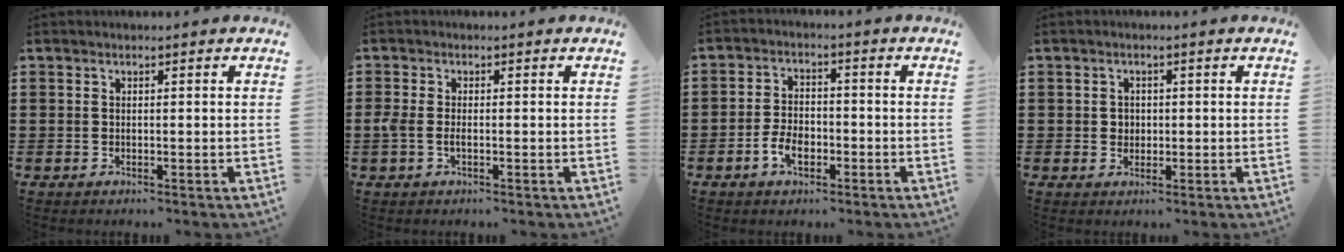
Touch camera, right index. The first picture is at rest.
{"total": 1.8, "force": [-0.5, 0.6, 1.6], "torque": [-0.037, -0.002, -0.012]}
{"total": 4.2, "force": [-1.8, 2.4, 2.9], "torque": [-0.067, -0.002, -0.036]}
{"total": 1.6, "force": [0.1, 1.6, 0.5], "torque": [-0.015, 0.009, 0.000]}